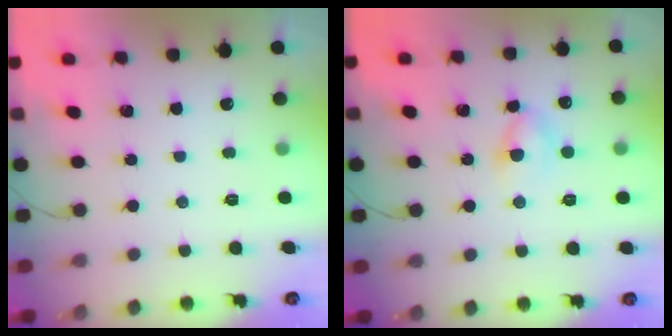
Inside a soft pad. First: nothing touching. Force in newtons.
{"total": 4.2, "press": 3.9, "slide": 1.5}